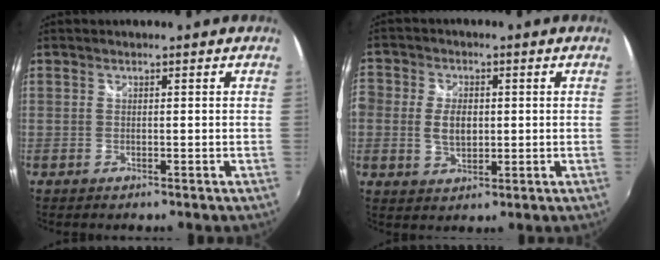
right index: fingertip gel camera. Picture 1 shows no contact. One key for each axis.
{"total": 6.9, "fx": -0.4, "fy": 5.0, "fz": 4.8, "tx": -0.103, "ty": 0.006, "tz": -0.011}